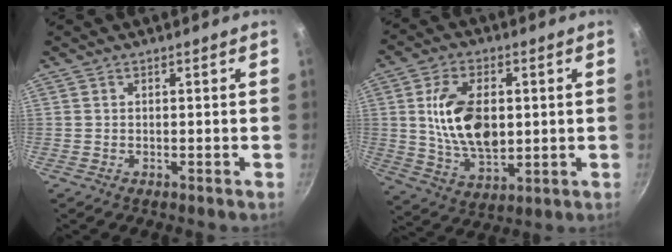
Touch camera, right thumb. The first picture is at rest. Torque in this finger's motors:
{"motor_torque": [0.78, 1.21, 1.69, 0.16, 0.39]}